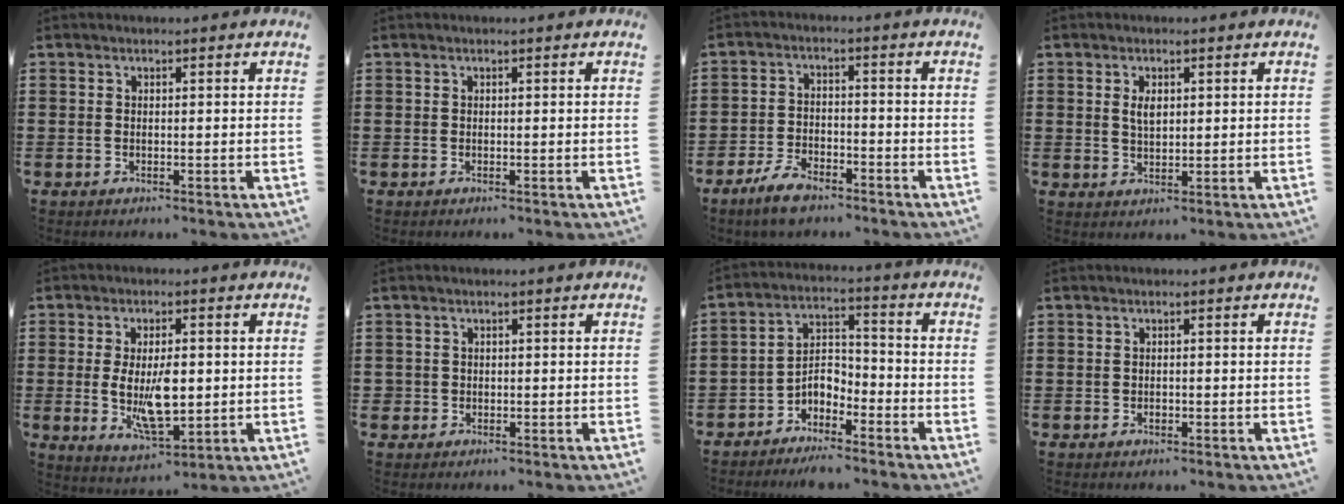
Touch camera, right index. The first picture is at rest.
{"total": 0.0}
{"total": 4.8, "force": [-3.8, 1.9, 2.4], "torque": [-0.052, 0.012, -0.074]}
{"total": 2.8, "force": [0.9, 1.4, 2.2], "torque": [-0.047, 0.007, 0.015]}
{"total": 8.4, "force": [-0.2, 3.7, 7.6], "torque": [-0.140, -0.006, -0.009]}
{"total": 1.1, "force": [-0.3, 1.0, 0.2], "torque": [-0.006, 0.003, -0.008]}
{"total": 5.0, "force": [-3.6, 2.6, 2.4], "torque": [-0.050, 0.014, -0.074]}
{"total": 0.5, "force": [-0.2, 0.3, 0.4], "torque": [-0.008, -0.001, -0.005]}